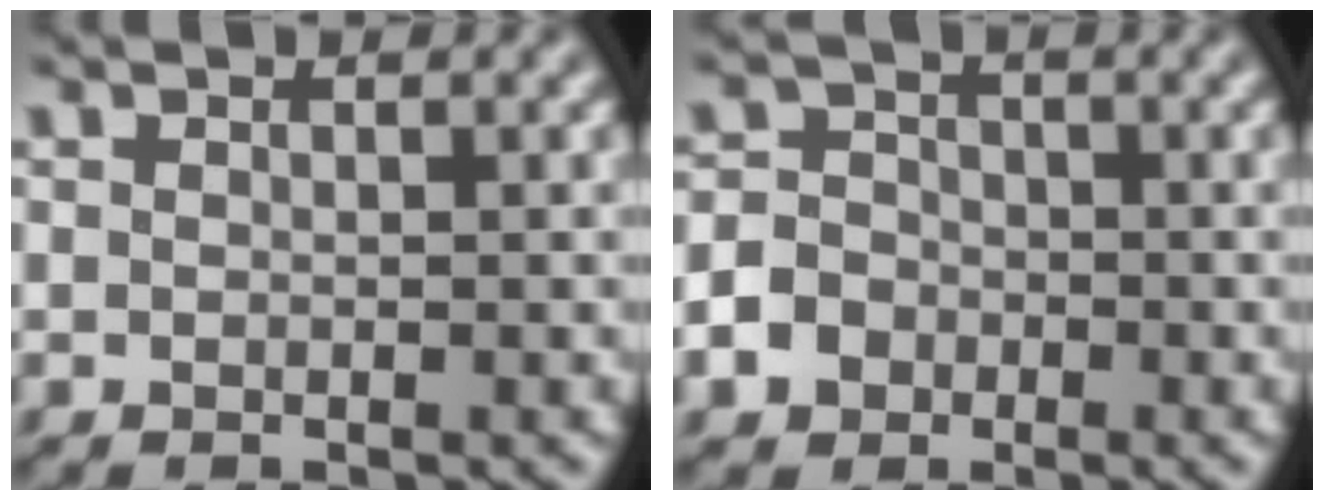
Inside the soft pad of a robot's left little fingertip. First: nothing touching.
{"total": 6.1, "force": [-3.3, 5.0, 1.3], "torque": [-0.027, -0.007, -0.076]}